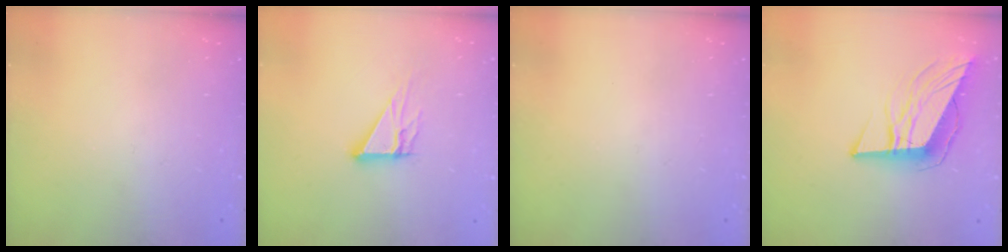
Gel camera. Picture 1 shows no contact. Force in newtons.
{"total": 7.0, "press": 7.0, "slide": 0.5}
{"total": 0.0}
{"total": 11.7, "press": 11.2, "slide": 3.6}